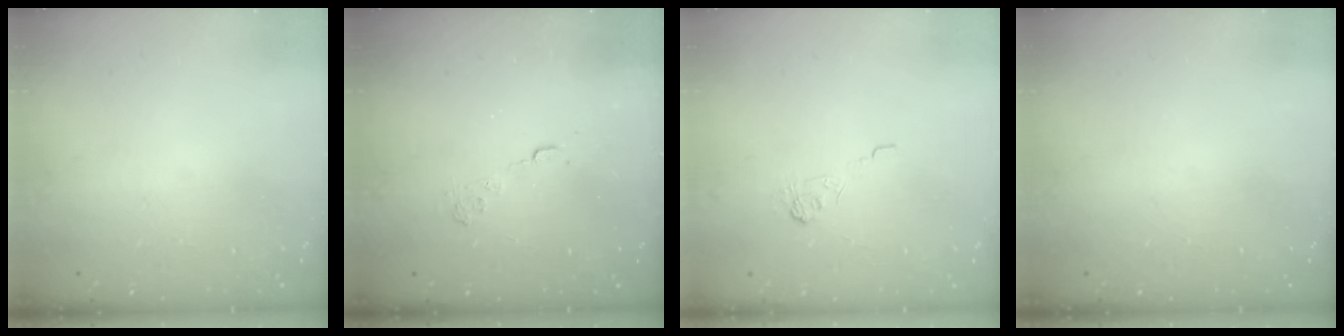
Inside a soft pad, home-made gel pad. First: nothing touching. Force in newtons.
{"total": 3.6, "press": 3.4, "slide": 1.2}
{"total": 2.5, "press": 2.1, "slide": 1.4}
{"total": 0.0}